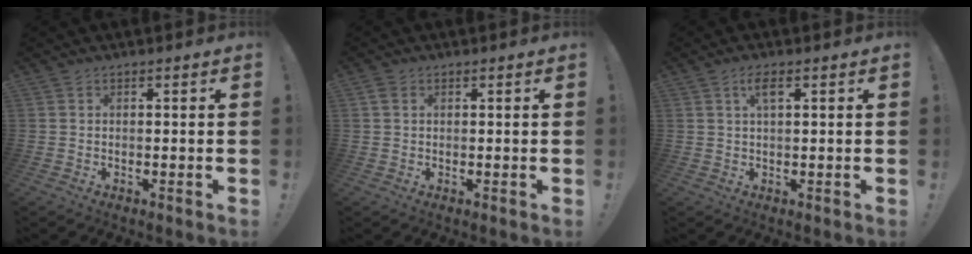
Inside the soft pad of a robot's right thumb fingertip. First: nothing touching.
{"total": 1.6, "force": [0.7, 1.2, 0.9], "torque": [-0.013, 0.002, 0.013]}
{"total": 3.6, "force": [1.5, 0.9, 3.1], "torque": [-0.058, 0.003, 0.023]}